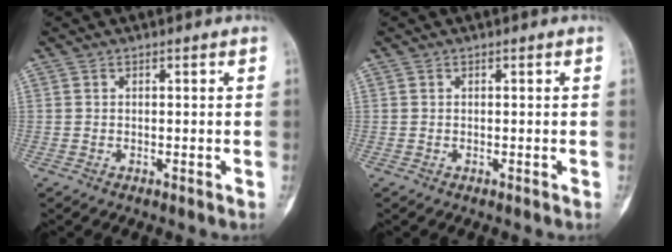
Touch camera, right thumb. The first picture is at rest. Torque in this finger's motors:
{"motor_torque": [0.10, 0.10, 0.08, -0.06, -0.02]}